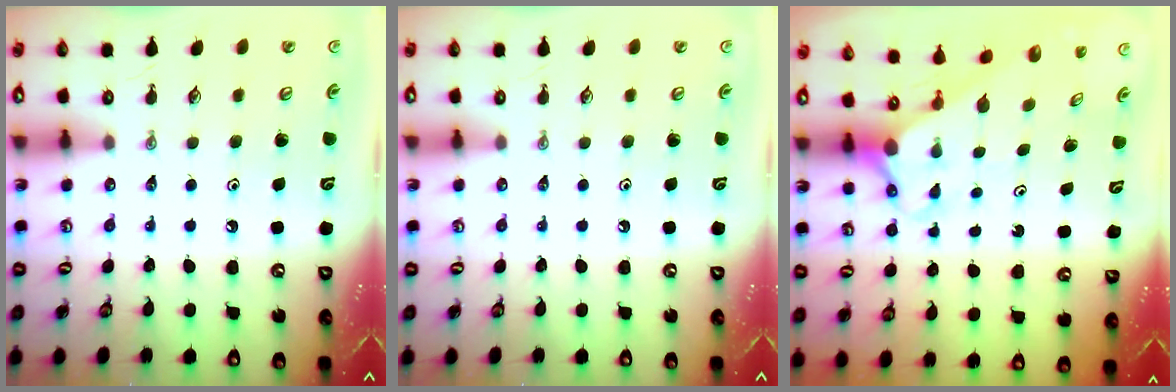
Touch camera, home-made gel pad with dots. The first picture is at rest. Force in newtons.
{"total": 0.0}
{"total": 2.7, "press": 2.7, "slide": 0.2}